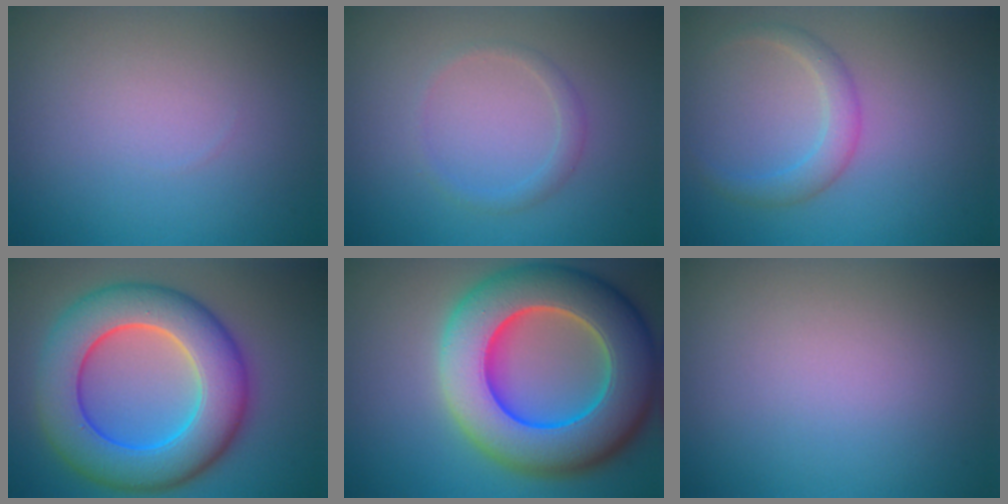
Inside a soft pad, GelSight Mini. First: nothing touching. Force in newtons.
{"total": 1.3, "press": 1.3, "slide": 0.1}
{"total": 2.2, "press": 2.2, "slide": 0.1}
{"total": 10.9, "press": 10.8, "slide": 0.6}
{"total": 13.9, "press": 13.8, "slide": 0.8}
{"total": 0.0}